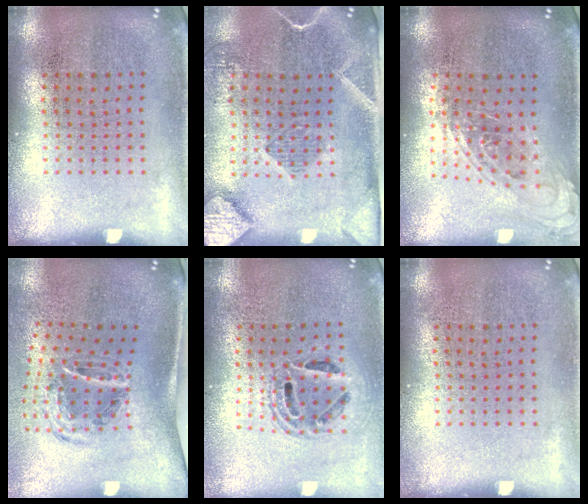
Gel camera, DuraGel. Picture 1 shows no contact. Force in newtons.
{"total": 2.7, "press": 2.0, "slide": 1.8}
{"total": 0.9, "press": 0.9, "slide": 0.3}
{"total": 1.5, "press": 1.1, "slide": 1.0}
{"total": 1.4, "press": 1.3, "slide": 0.7}
{"total": 0.0}